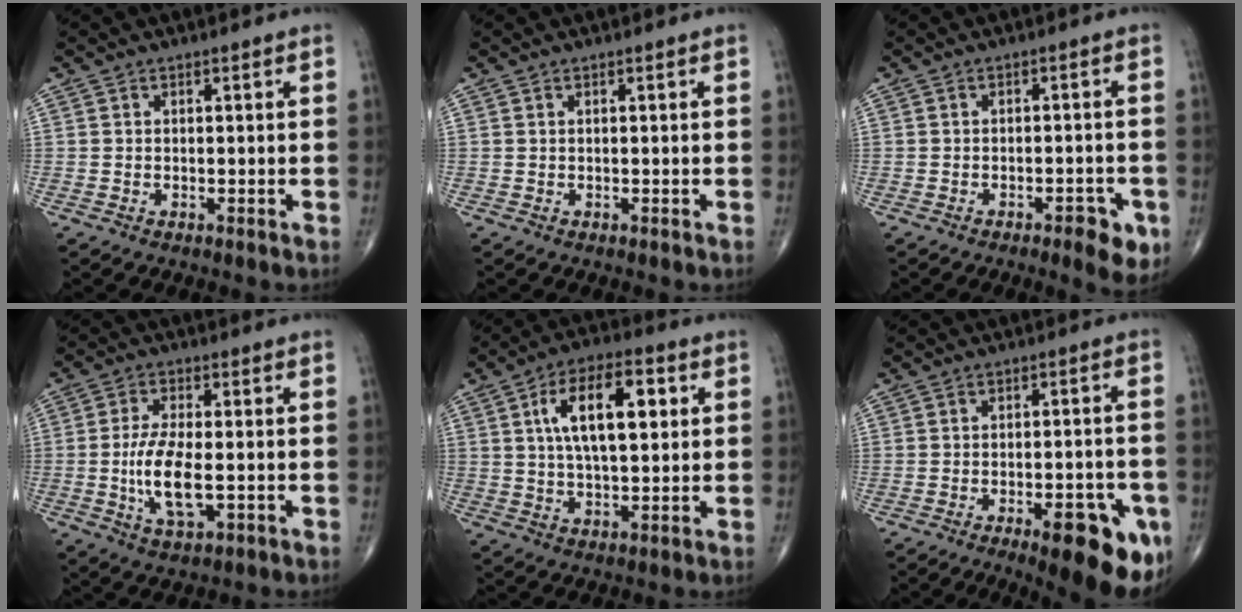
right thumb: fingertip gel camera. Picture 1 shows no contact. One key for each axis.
{"total": 0.0}
{"total": 6.0, "fx": -3.0, "fy": 2.2, "fz": 4.8, "tx": -0.046, "ty": 0.010, "tz": -0.035}
{"total": 9.8, "fx": -1.5, "fy": 4.0, "fz": 8.8, "tx": -0.175, "ty": -0.003, "tz": -0.025}
{"total": 14.0, "fx": 3.6, "fy": 6.3, "fz": 12.0, "tx": -0.190, "ty": 0.006, "tz": 0.058}
{"total": 15.0, "fx": -7.1, "fy": 5.1, "fz": 12.1, "tx": -0.107, "ty": 0.024, "tz": -0.083}